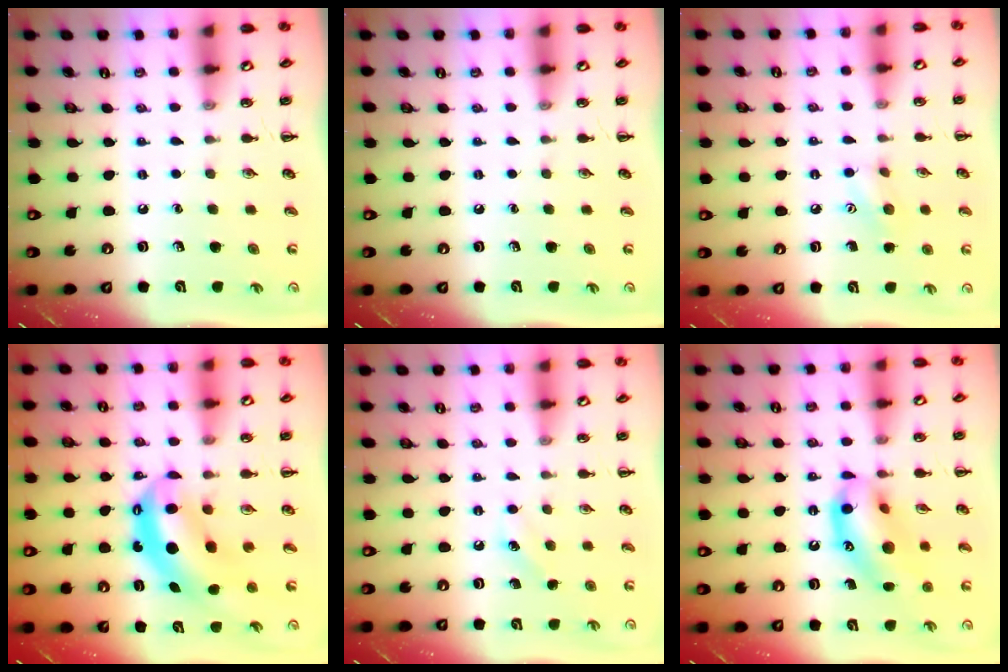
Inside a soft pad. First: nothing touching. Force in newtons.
{"total": 0.0}
{"total": 7.7, "press": 7.5, "slide": 1.5}
{"total": 8.2, "press": 8.0, "slide": 2.0}
{"total": 5.3, "press": 5.0, "slide": 1.5}
{"total": 15.1, "press": 14.7, "slide": 3.3}